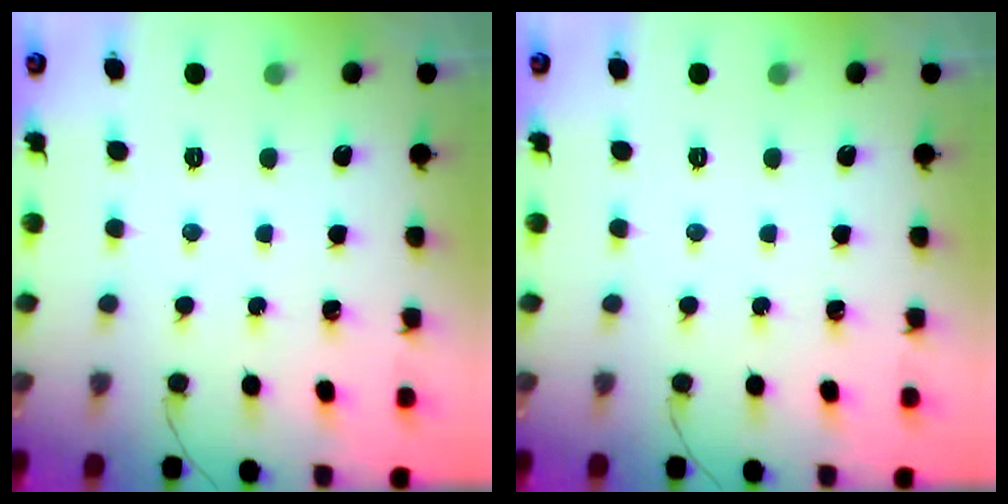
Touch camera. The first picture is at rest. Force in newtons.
{"total": 0.0}